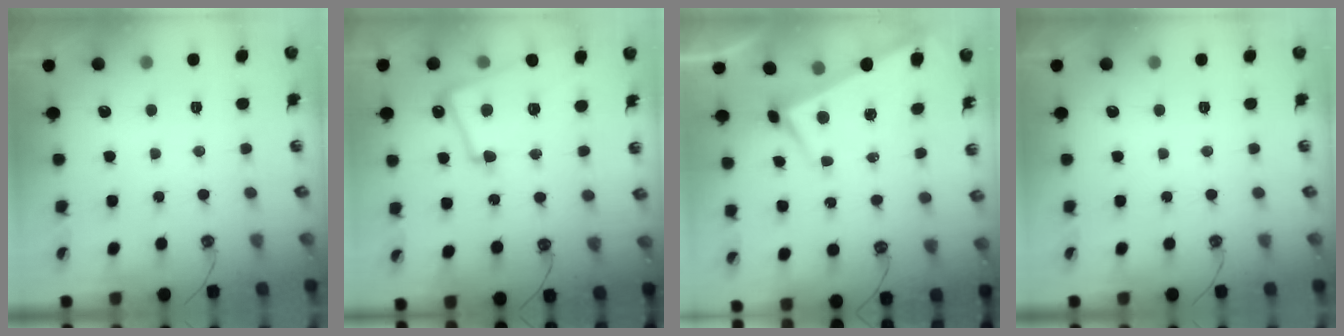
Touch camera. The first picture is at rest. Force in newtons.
{"total": 5.7, "press": 5.6, "slide": 1.4}
{"total": 3.0, "press": 2.9, "slide": 0.9}
{"total": 0.0}